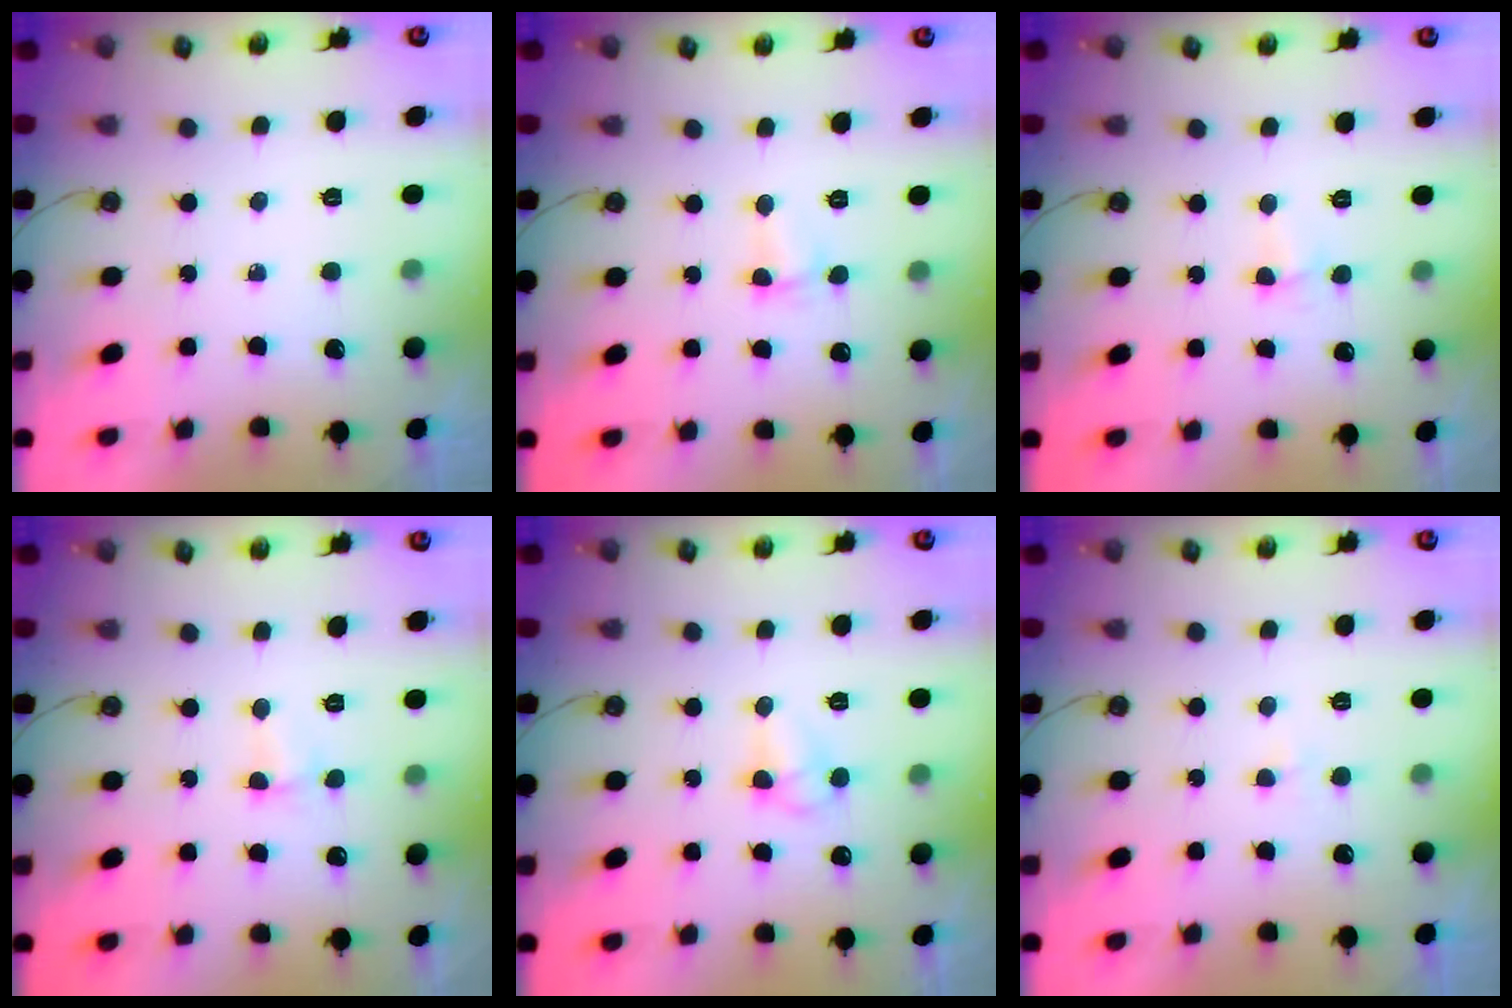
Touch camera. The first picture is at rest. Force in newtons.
{"total": 2.4, "press": 2.4, "slide": 0.6}
{"total": 2.1, "press": 2.1, "slide": 0.5}
{"total": 1.6, "press": 1.4, "slide": 0.6}
{"total": 7.1, "press": 7.0, "slide": 0.7}
{"total": 2.1, "press": 1.6, "slide": 1.2}